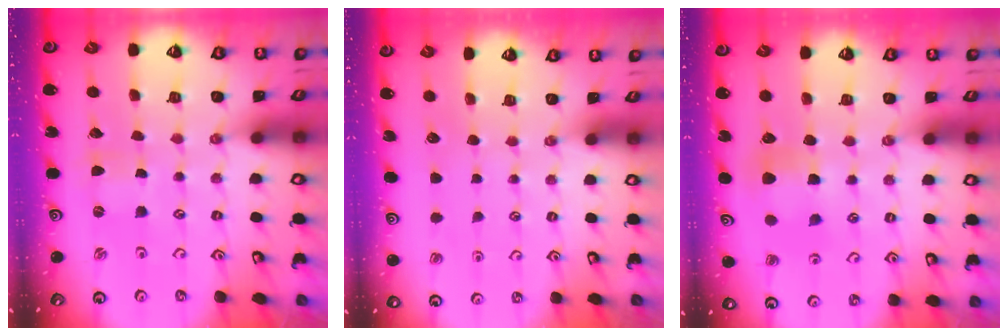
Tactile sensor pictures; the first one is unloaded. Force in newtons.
{"total": 0.0}
{"total": 5.6, "press": 5.6, "slide": 0.1}